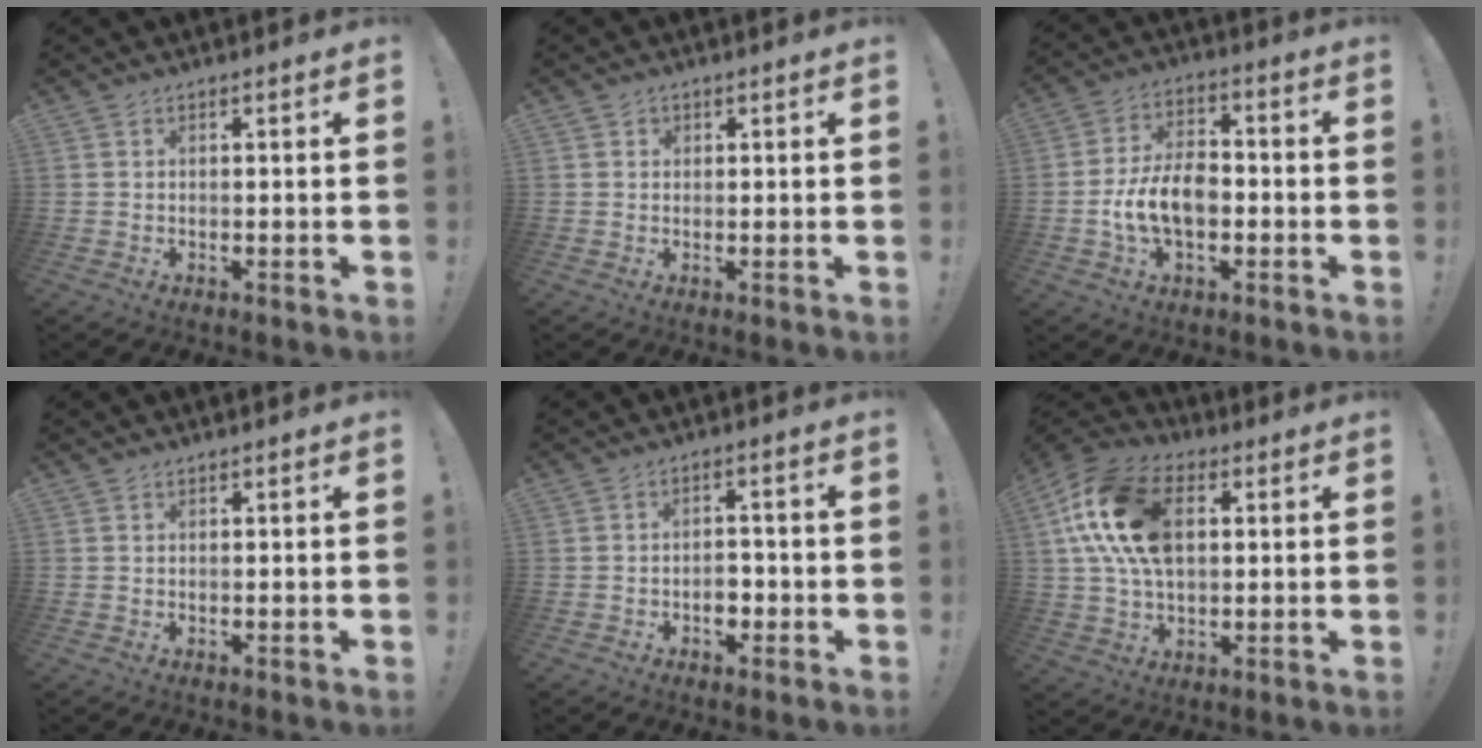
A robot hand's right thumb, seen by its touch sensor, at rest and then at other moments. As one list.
[{"total": 1.2, "force": [0.7, 1.0, 0.1], "torque": [-0.002, 0.000, 0.013]}, {"total": 12.5, "force": [-2.8, 7.8, 9.3], "torque": [-0.179, 0.009, -0.052]}, {"total": 0.7, "force": [0.6, 0.1, -0.2], "torque": [0.013, -0.005, 0.010]}, {"total": 4.2, "force": [-1.3, 3.2, 2.5], "torque": [-0.024, 0.003, -0.025]}, {"total": 20.1, "force": [4.8, 13.4, 14.2], "torque": [-0.264, 0.006, 0.090]}]